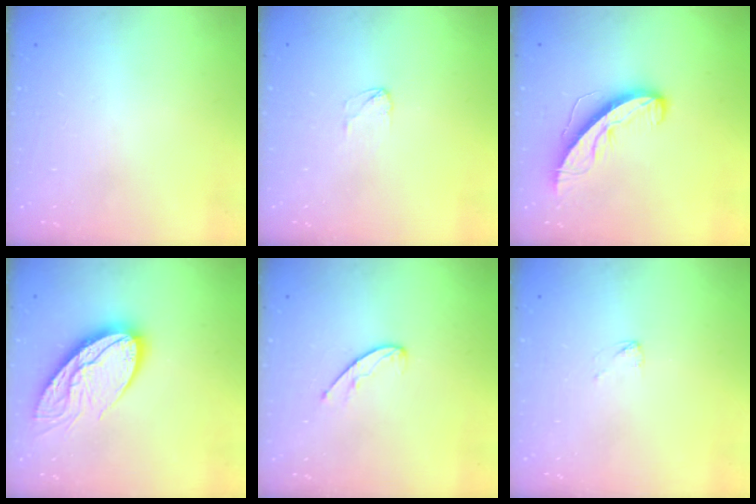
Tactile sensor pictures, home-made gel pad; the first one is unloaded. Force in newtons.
{"total": 2.5, "press": 2.5, "slide": 0.1}
{"total": 8.9, "press": 8.9, "slide": 0.2}
{"total": 15.8, "press": 15.7, "slide": 1.6}
{"total": 6.2, "press": 6.2, "slide": 0.6}
{"total": 1.9, "press": 1.9, "slide": 0.1}